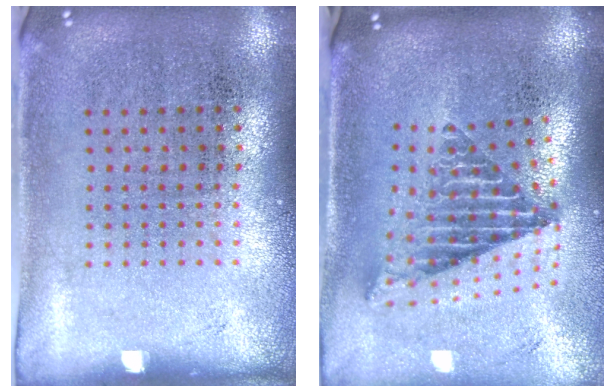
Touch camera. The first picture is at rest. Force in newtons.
{"total": 2.5, "press": 1.6, "slide": 1.9}